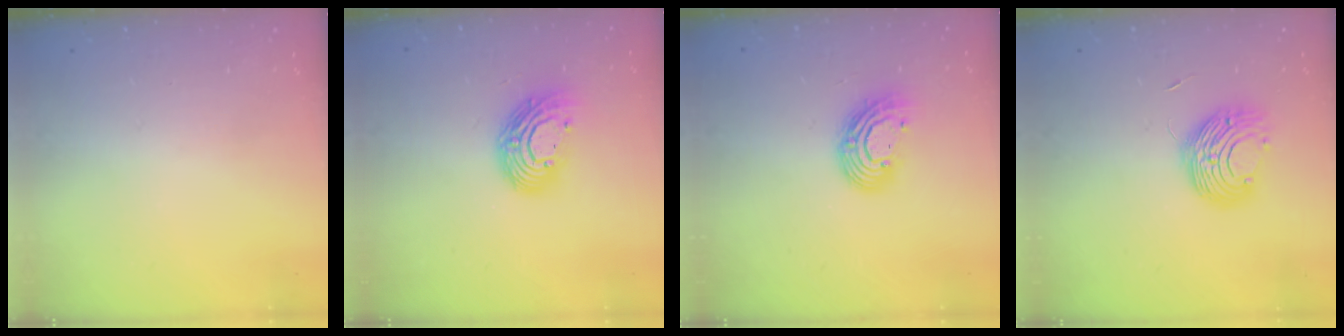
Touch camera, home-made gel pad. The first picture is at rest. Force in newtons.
{"total": 12.6, "press": 12.6, "slide": 1.2}
{"total": 11.3, "press": 11.2, "slide": 0.9}
{"total": 9.4, "press": 9.4, "slide": 0.3}